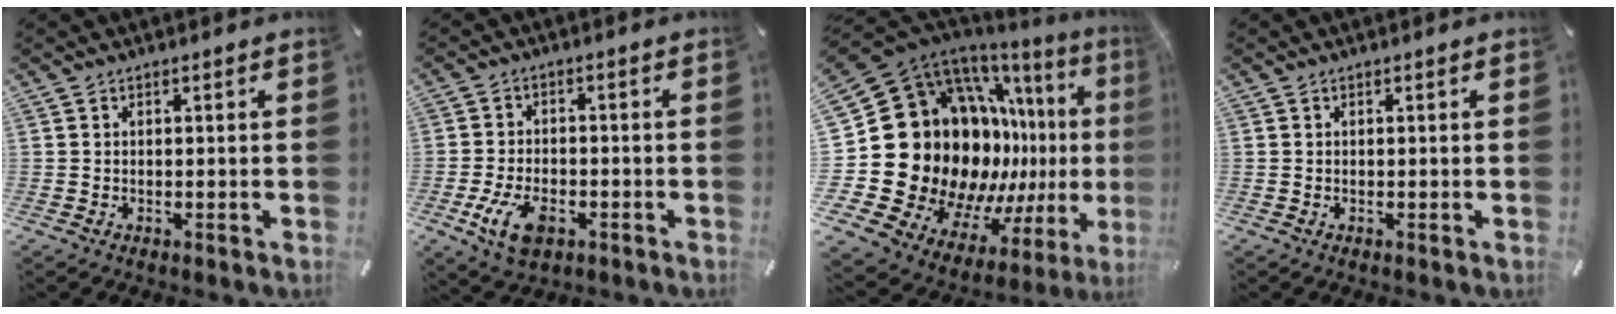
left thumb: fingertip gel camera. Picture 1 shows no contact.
{"total": 8.6, "force": [-3.6, 5.2, 5.9], "torque": [-0.127, 0.003, -0.068]}
{"total": 29.5, "force": [1.0, 22.1, 19.4], "torque": [-0.340, -0.097, 0.091]}
{"total": 0.0}